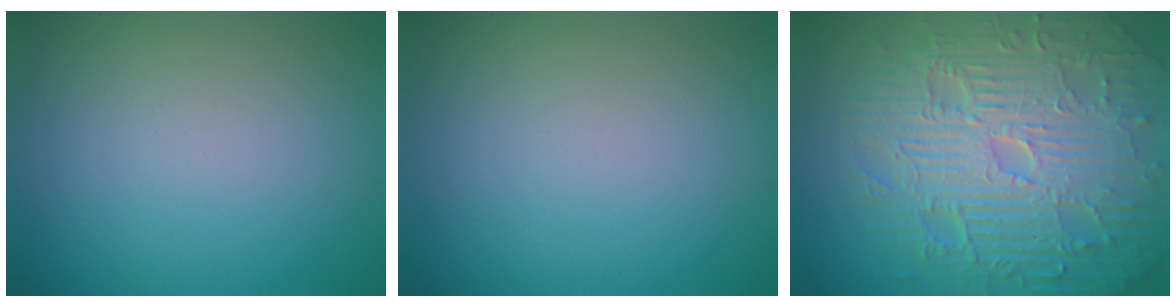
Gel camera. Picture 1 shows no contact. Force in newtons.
{"total": 0.0}
{"total": 11.3, "press": 7.4, "slide": 8.6}